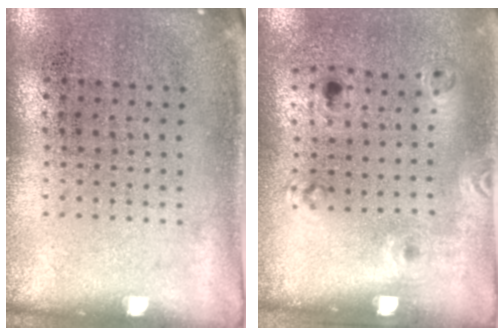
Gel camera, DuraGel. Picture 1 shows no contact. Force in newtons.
{"total": 1.2, "press": 0.7, "slide": 1.0}